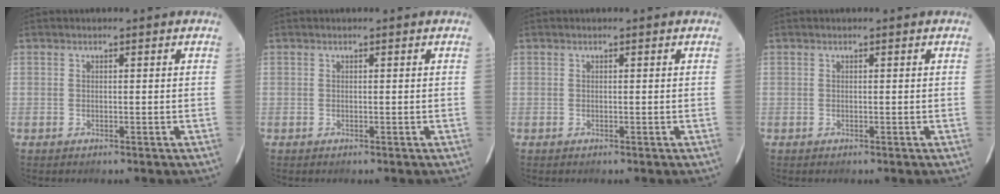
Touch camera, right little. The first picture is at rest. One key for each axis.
{"total": 0.0}
{"total": 0.0}
{"total": 0.0}